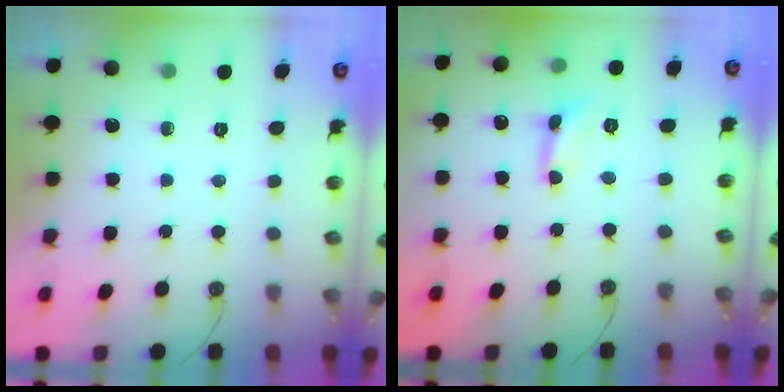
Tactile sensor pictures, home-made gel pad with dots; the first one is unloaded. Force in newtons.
{"total": 0.7, "press": 0.6, "slide": 0.3}